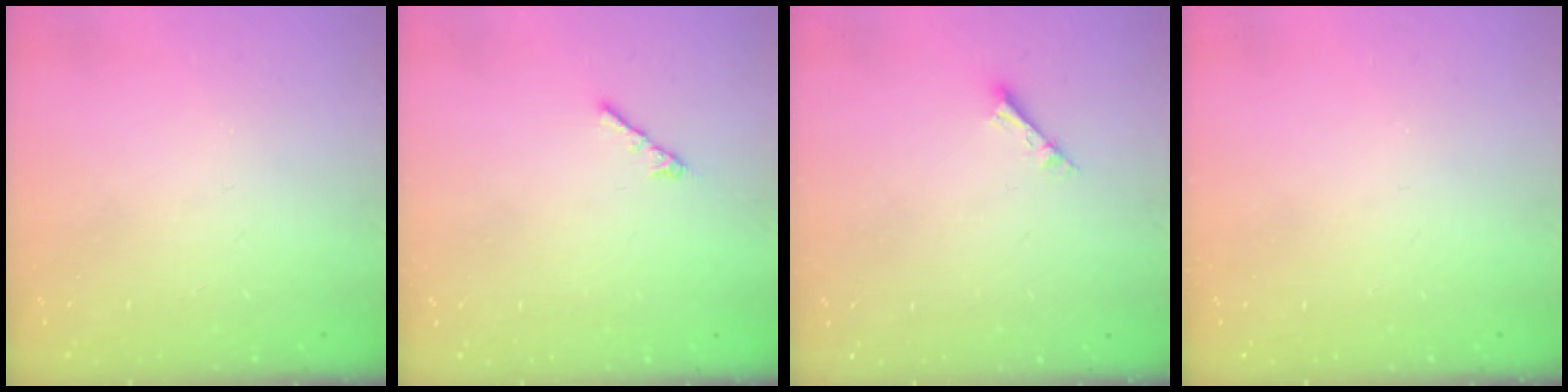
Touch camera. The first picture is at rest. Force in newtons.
{"total": 3.1, "press": 3.0, "slide": 0.7}
{"total": 2.6, "press": 2.5, "slide": 0.2}
{"total": 0.0}